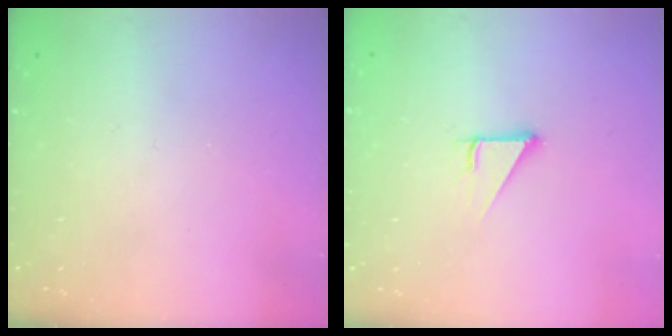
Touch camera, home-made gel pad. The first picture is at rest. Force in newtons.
{"total": 2.8, "press": 2.8, "slide": 0.0}